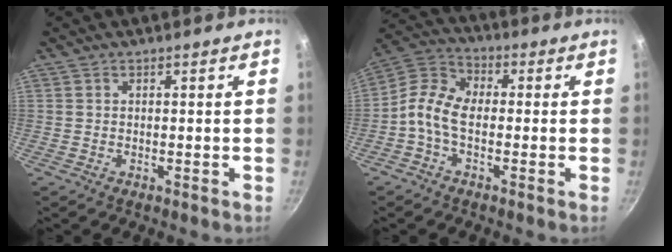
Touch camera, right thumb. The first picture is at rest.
{"total": 8.4, "force": [-1.5, 5.5, 6.2], "torque": [-0.118, 0.031, -0.052]}